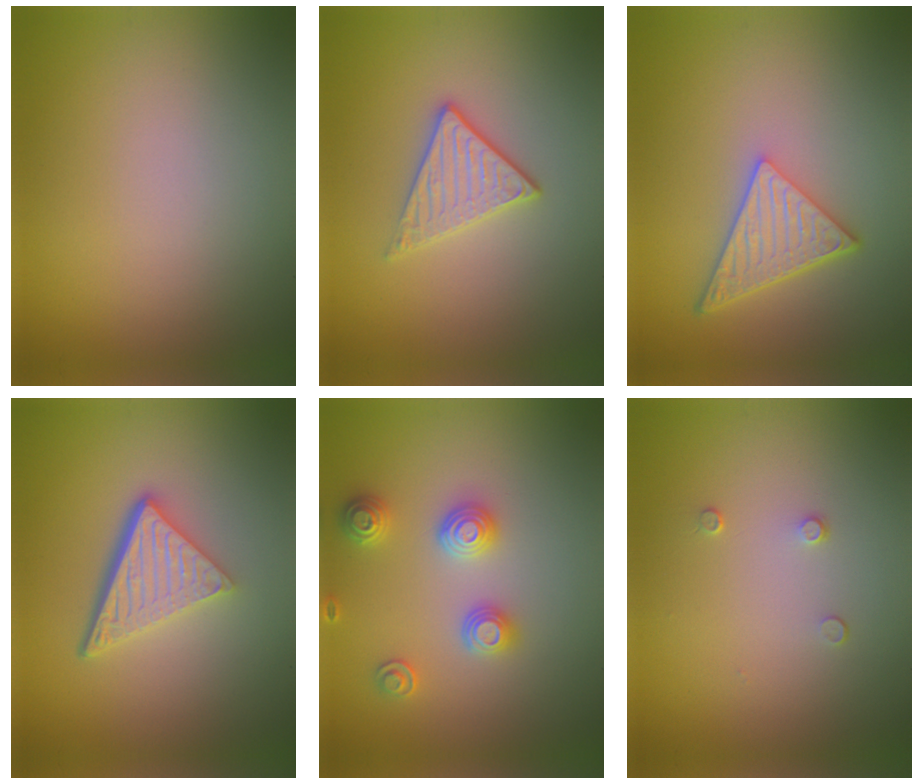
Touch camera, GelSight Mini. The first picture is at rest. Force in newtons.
{"total": 2.8, "press": 2.6, "slide": 1.1}
{"total": 5.0, "press": 3.7, "slide": 3.3}
{"total": 5.1, "press": 3.5, "slide": 3.7}
{"total": 2.9, "press": 2.9, "slide": 0.2}
{"total": 0.8, "press": 0.4, "slide": 0.6}